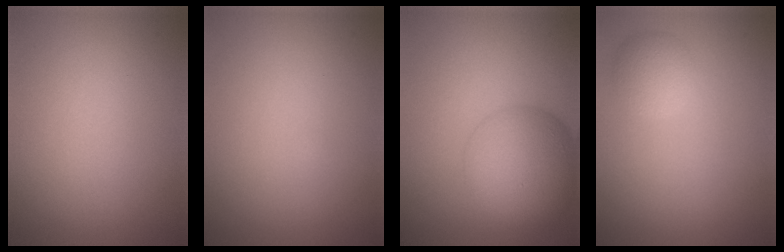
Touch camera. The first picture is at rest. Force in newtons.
{"total": 0.0}
{"total": 7.5, "press": 7.5, "slide": 0.3}
{"total": 2.1, "press": 2.1, "slide": 0.0}